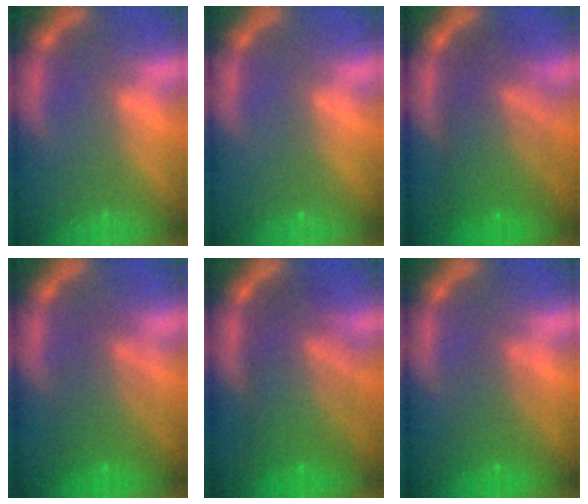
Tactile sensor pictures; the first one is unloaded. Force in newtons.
{"total": 0.0}
{"total": 9.1}
{"total": 5.5}
{"total": 9.6}
{"total": 3.5}